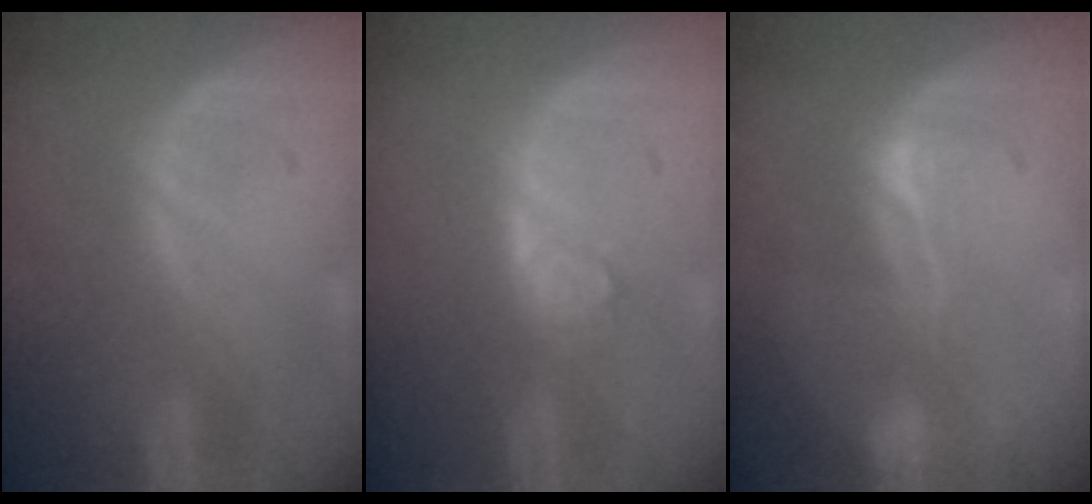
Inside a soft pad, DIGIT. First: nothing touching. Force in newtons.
{"total": 3.9, "press": 3.4, "slide": 1.9}
{"total": 3.0, "press": 2.7, "slide": 1.5}